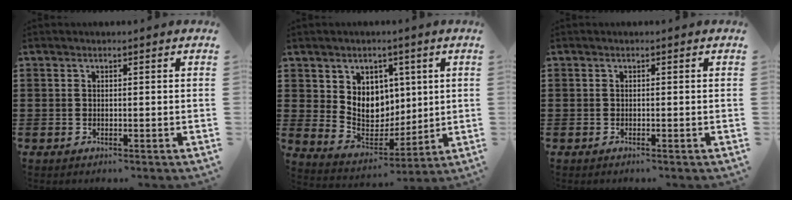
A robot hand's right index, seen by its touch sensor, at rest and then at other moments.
{"total": 7.3, "force": [2.9, 6.5, 1.9], "torque": [-0.049, -0.016, 0.057]}
{"total": 0.0}